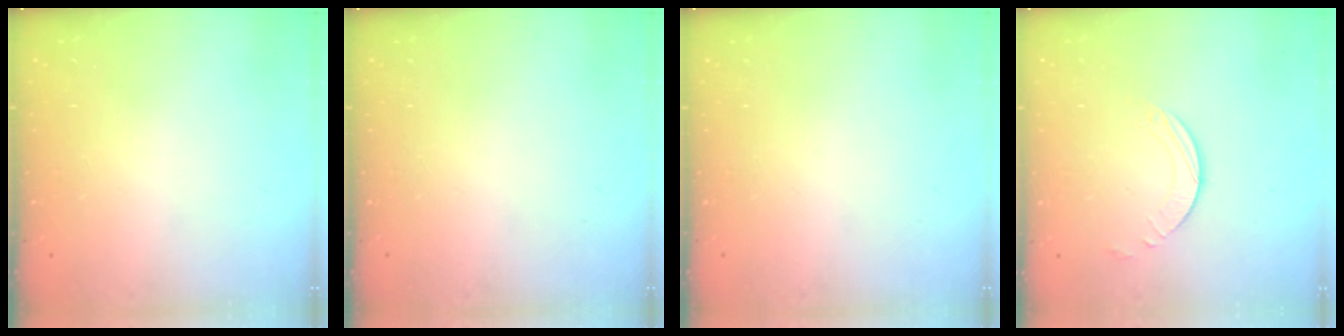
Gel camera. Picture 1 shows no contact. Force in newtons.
{"total": 0.0}
{"total": 0.0}
{"total": 1.7, "press": 1.7, "slide": 0.2}